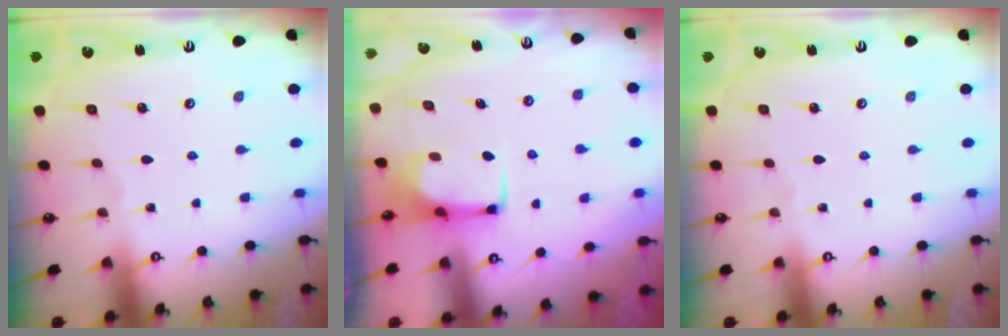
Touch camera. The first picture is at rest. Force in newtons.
{"total": 0.8, "press": 0.8, "slide": 0.3}
{"total": 0.0}